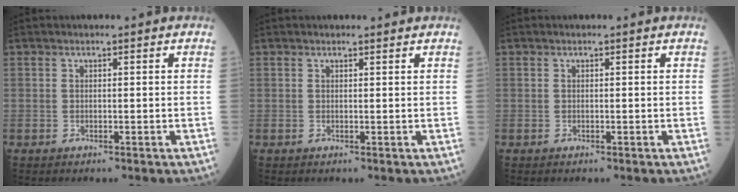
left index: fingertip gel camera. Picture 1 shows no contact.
{"total": 0.8, "force": [0.8, 0.1, -0.1], "torque": [-0.009, -0.001, 0.011]}
{"total": 0.0}